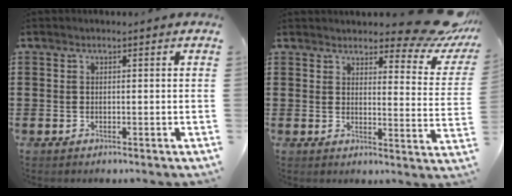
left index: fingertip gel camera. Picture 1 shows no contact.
{"total": 7.9, "force": [7.0, 1.0, 3.7], "torque": [-0.055, -0.046, 0.121]}